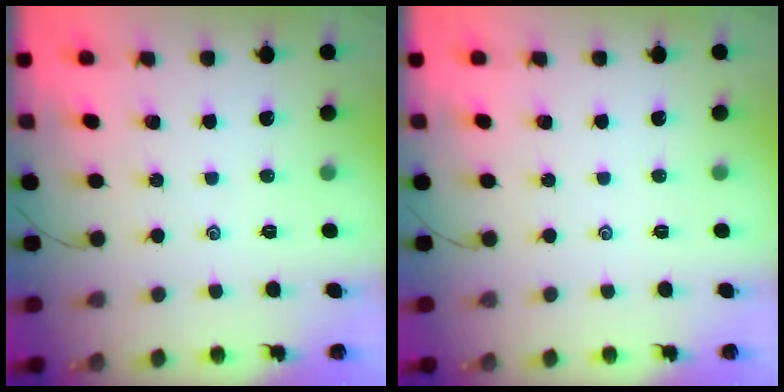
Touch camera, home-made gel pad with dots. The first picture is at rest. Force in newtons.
{"total": 0.0}